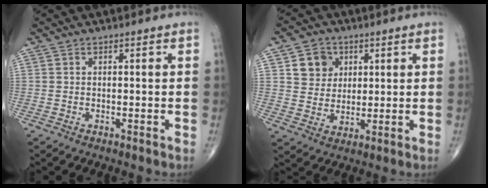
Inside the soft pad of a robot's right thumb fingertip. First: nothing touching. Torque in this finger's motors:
{"motor_torque": [-0.65, 1.08, 0.34, -0.04, 0.02]}